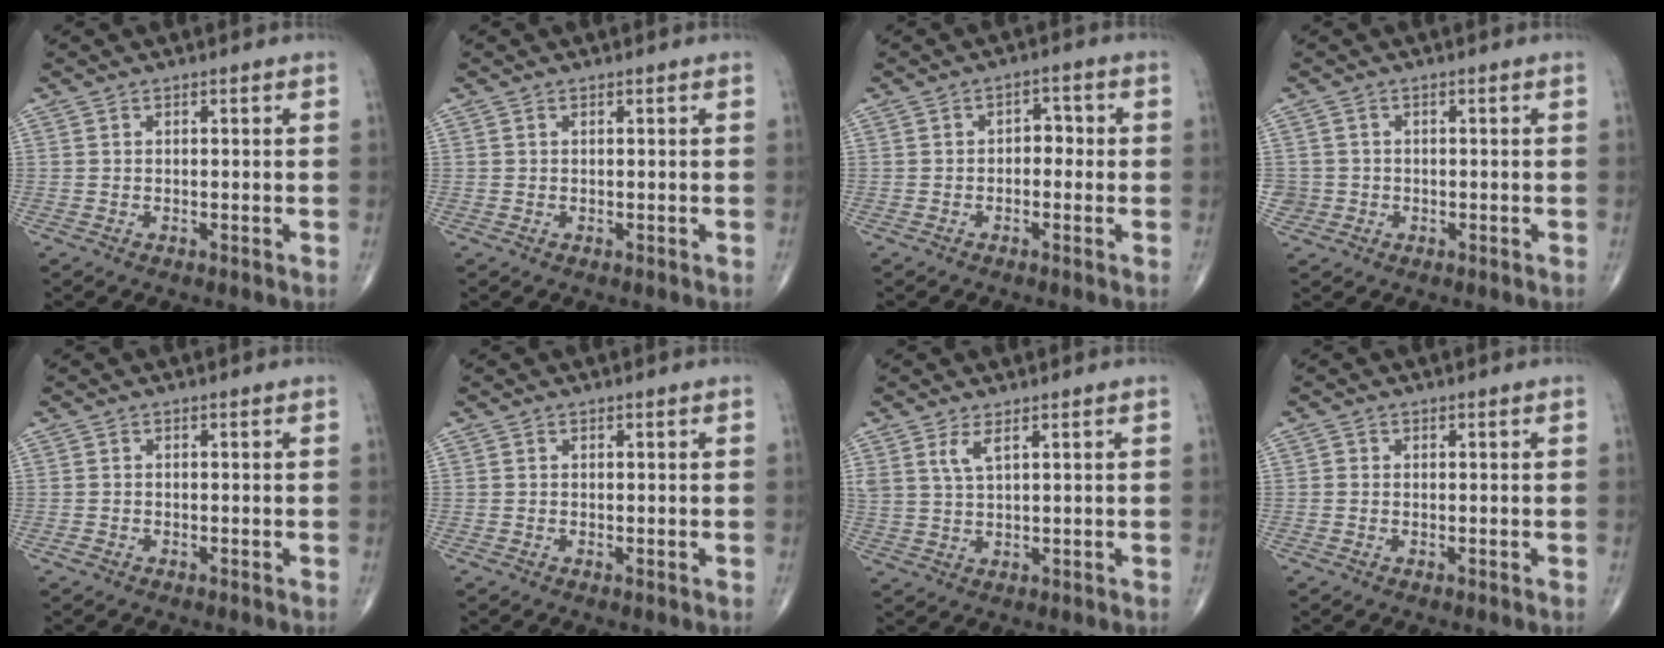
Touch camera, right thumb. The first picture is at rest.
{"total": 0.0}
{"total": 3.2, "force": [-0.4, 2.2, 2.2], "torque": [-0.005, 0.015, -0.016]}
{"total": 2.5, "force": [-0.4, 2.5, -0.2], "torque": [0.023, 0.010, -0.008]}
{"total": 0.7, "force": [-0.5, 0.5, 0.2], "torque": [-0.006, 0.003, -0.011]}
{"total": 0.0}
{"total": 3.1, "force": [1.7, 0.8, 2.4], "torque": [-0.054, -0.009, 0.041]}
{"total": 0.6, "force": [-0.1, 0.5, 0.2], "torque": [0.000, 0.001, -0.006]}